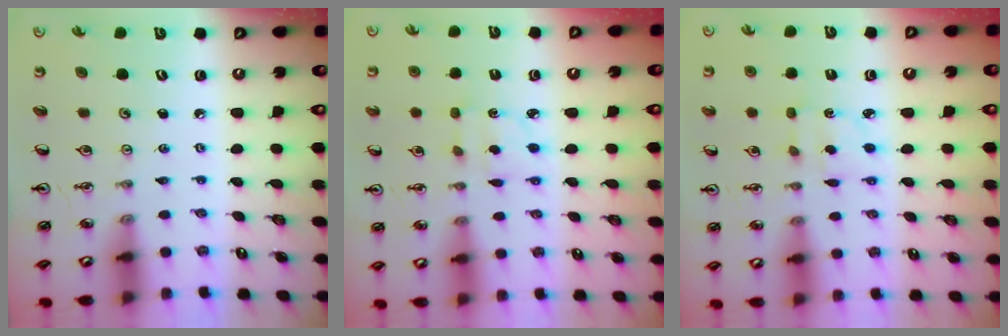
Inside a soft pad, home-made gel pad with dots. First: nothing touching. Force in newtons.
{"total": 2.9, "press": 2.8, "slide": 0.7}
{"total": 2.9, "press": 2.8, "slide": 0.7}